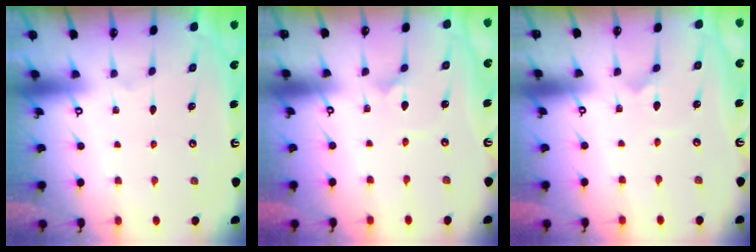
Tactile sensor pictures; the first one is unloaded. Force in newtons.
{"total": 2.3, "press": 2.3, "slide": 0.2}
{"total": 2.6, "press": 2.6, "slide": 0.1}